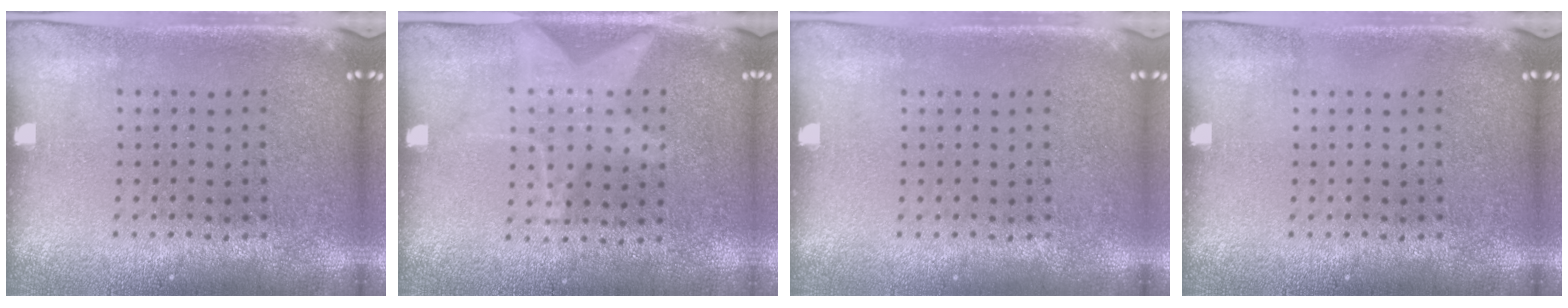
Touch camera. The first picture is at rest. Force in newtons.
{"total": 1.2, "press": 0.9, "slide": 0.8}
{"total": 0.0}
{"total": 0.0}